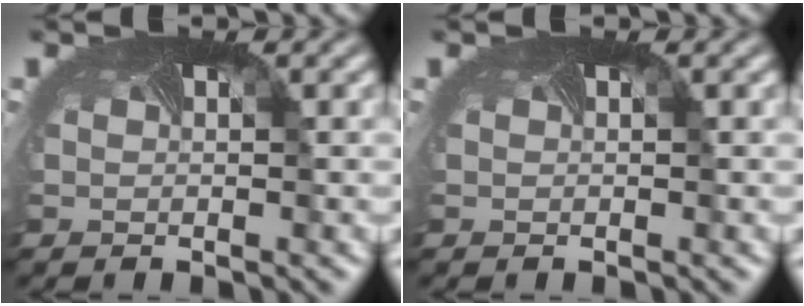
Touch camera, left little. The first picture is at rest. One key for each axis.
{"total": 0.0}